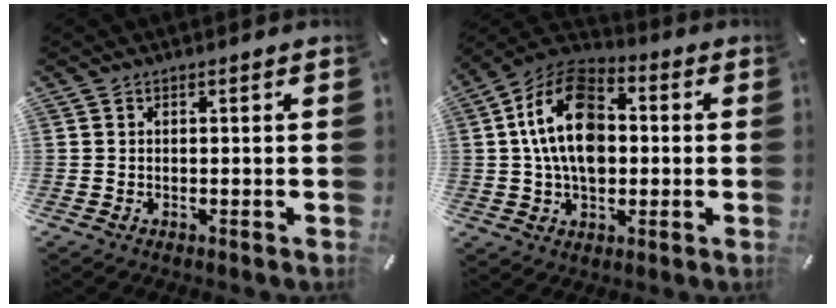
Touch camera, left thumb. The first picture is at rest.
{"total": 16.4, "force": [1.3, 11.3, 11.9], "torque": [-0.240, 0.006, 0.019]}